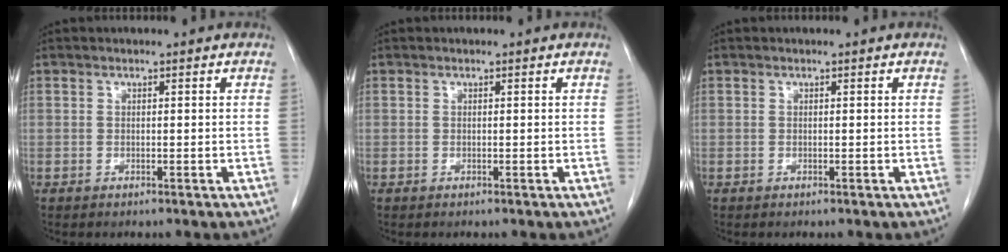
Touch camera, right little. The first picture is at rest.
{"total": 0.0}
{"total": 0.0}